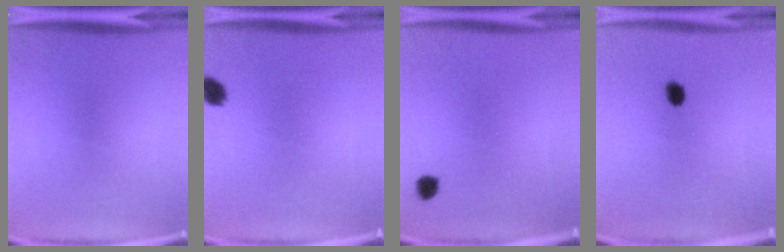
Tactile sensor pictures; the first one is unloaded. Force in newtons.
{"total": 2.9}
{"total": 1.9}
{"total": 1.8}